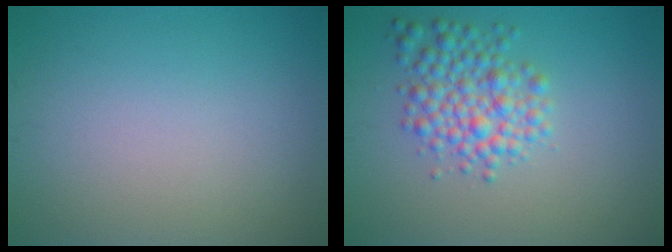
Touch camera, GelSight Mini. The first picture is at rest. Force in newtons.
{"total": 4.1, "press": 4.1, "slide": 0.1}